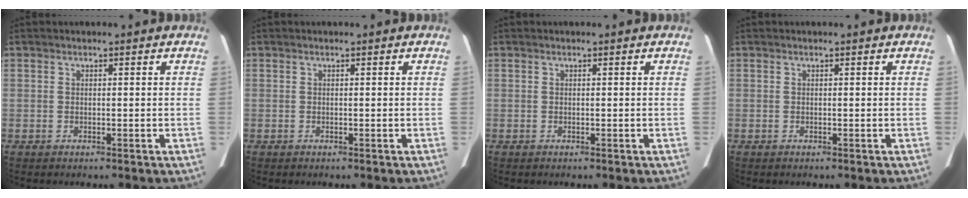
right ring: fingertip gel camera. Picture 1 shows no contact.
{"total": 0.0}
{"total": 0.0}
{"total": 0.0}